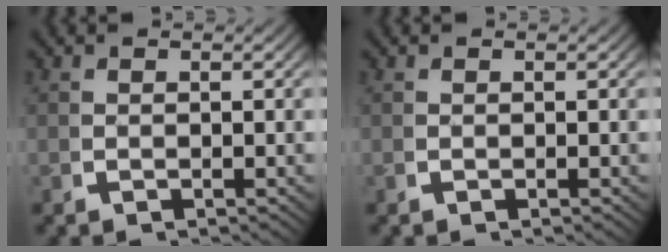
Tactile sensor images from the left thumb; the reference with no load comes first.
{"total": 0.0}